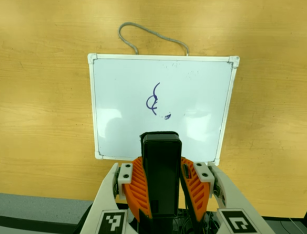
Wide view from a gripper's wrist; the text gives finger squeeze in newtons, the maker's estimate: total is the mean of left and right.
{"total": 9.5, "left": 7.8, "right": 11.2}